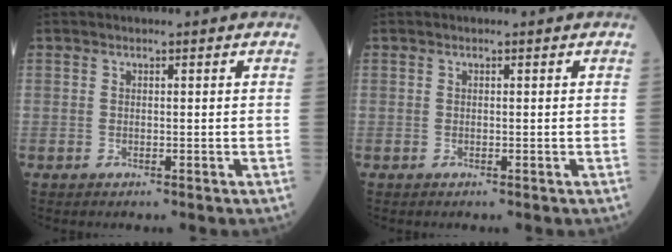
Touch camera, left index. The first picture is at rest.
{"total": 0.0}